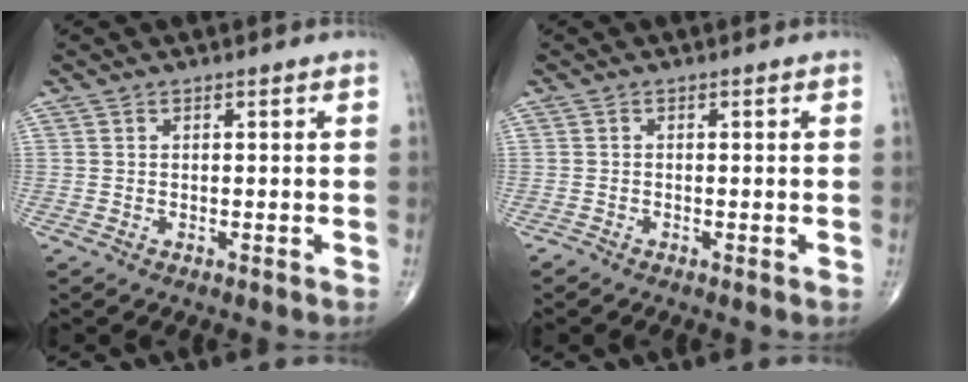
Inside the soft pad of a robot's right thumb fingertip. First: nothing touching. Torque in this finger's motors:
{"motor_torque": [0.32, 0.25, -0.07, -0.21, 0.04]}